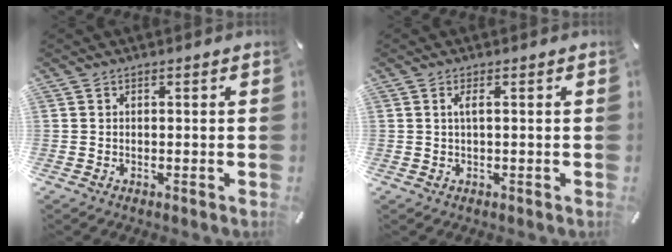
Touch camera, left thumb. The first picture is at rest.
{"total": 2.0, "force": [0.4, 0.2, 1.9], "torque": [-0.039, -0.001, 0.005]}